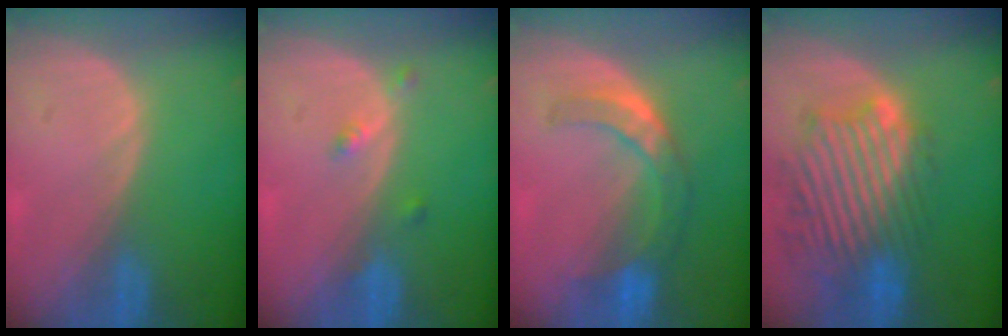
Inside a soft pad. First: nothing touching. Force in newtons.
{"total": 2.2, "press": 1.8, "slide": 1.3}
{"total": 7.6, "press": 6.6, "slide": 3.8}
{"total": 12.1, "press": 10.9, "slide": 5.2}